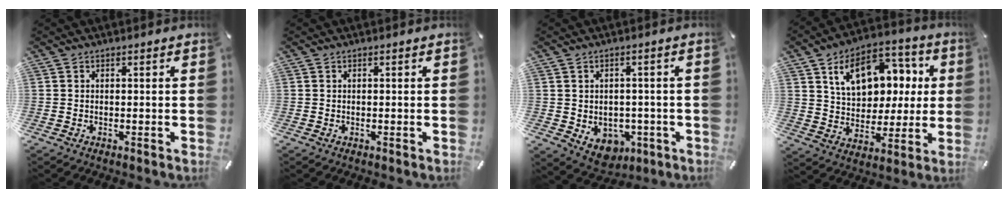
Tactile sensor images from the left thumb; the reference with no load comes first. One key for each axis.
{"total": 0.0}
{"total": 5.7, "fx": -1.0, "fy": 5.1, "fz": 2.5, "tx": -0.038, "ty": 0.006, "tz": -0.015}
{"total": 14.6, "fx": 5.6, "fy": 11.2, "fz": 7.5, "tx": -0.123, "ty": -0.015, "tz": 0.106}